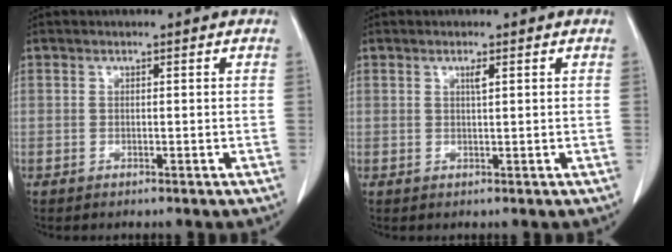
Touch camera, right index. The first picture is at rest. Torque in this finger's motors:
{"motor_torque": [0.02, 0.06, 0.00, 0.00]}